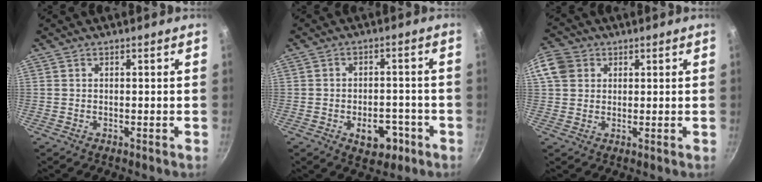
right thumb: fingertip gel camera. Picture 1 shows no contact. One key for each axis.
{"total": 7.7, "fx": -3.3, "fy": 5.0, "fz": 4.8, "tx": -0.038, "ty": 0.020, "tz": -0.039}
{"total": 6.7, "fx": 2.0, "fy": 5.6, "fz": 3.1, "tx": -0.044, "ty": 0.004, "tz": 0.027}